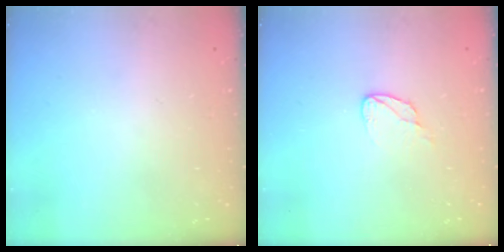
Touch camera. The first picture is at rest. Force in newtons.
{"total": 5.2, "press": 5.1, "slide": 0.5}